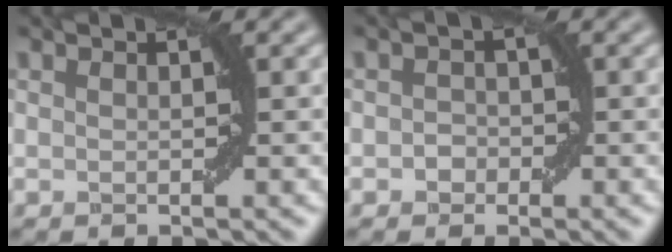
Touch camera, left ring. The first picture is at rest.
{"total": 1.3, "force": [-0.5, 1.1, 0.4], "torque": [-0.002, 0.002, -0.012]}